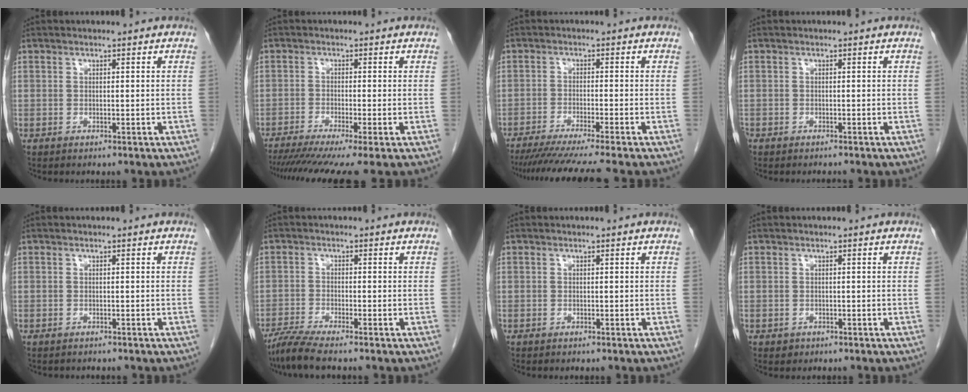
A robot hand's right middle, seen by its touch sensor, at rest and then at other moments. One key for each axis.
{"total": 10.1, "fx": -8.0, "fy": -0.6, "fz": 6.1, "tx": -0.082, "ty": -0.027, "tz": -0.124}
{"total": 12.1, "fx": -10.4, "fy": -1.5, "fz": 5.9, "tx": -0.062, "ty": -0.033, "tz": -0.158}
{"total": 1.1, "fx": -1.0, "fy": 0.3, "fz": 0.1, "tx": -0.005, "ty": -0.003, "tz": -0.017}
{"total": 1.5, "fx": -1.3, "fy": 0.5, "fz": 0.2, "tx": -0.013, "ty": -0.003, "tz": -0.016}
{"total": 4.7, "fx": -3.9, "fy": -0.4, "fz": 2.6, "tx": -0.053, "ty": -0.017, "tz": -0.078}
{"total": 0.0}
{"total": 0.8, "fx": -0.4, "fy": 0.8, "fz": 0.1, "tx": -0.003, "ty": 0.003, "tz": 0.000}